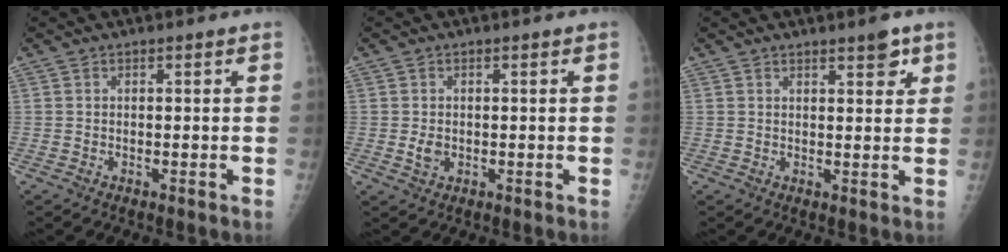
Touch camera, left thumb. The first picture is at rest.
{"total": 2.2, "force": [-0.2, 1.7, 1.4], "torque": [-0.020, -0.001, -0.001]}
{"total": 3.6, "force": [2.3, 1.2, 2.5], "torque": [-0.021, -0.012, 0.029]}